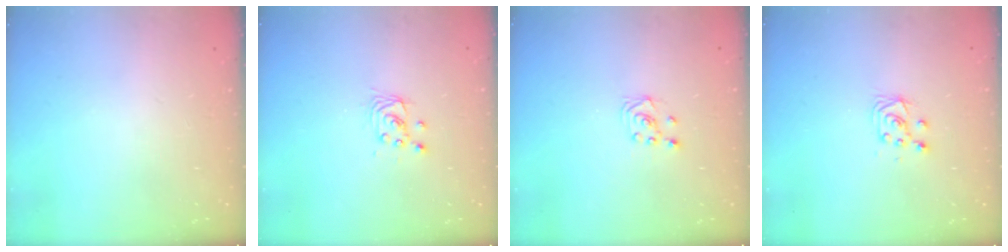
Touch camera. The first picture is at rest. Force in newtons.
{"total": 2.8, "press": 2.8, "slide": 0.2}
{"total": 2.3, "press": 2.2, "slide": 0.6}
{"total": 4.9, "press": 4.8, "slide": 0.5}